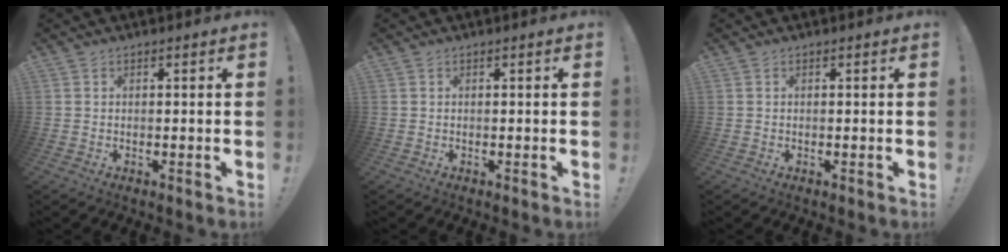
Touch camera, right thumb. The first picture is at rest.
{"total": 0.0}
{"total": 0.0}